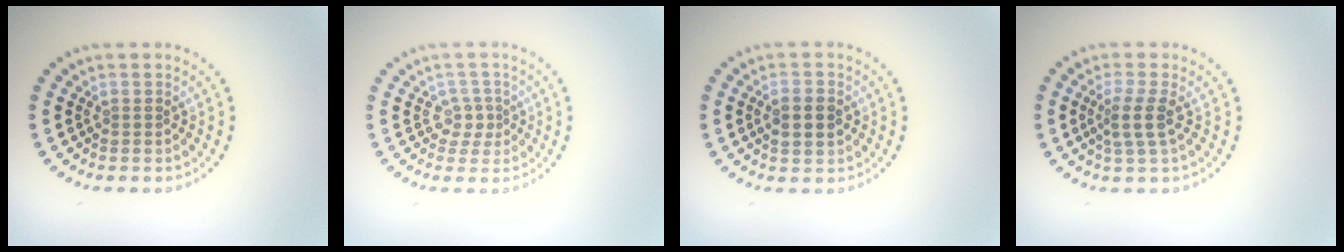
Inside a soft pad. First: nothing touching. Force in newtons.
{"total": 1.7, "press": 1.4, "slide": 1.1}
{"total": 2.6, "press": 2.6, "slide": 0.1}
{"total": 2.3, "press": 1.8, "slide": 1.5}